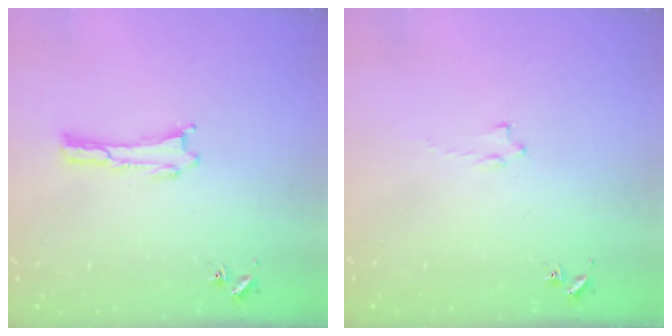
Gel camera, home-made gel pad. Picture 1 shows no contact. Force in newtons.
{"total": 0.8, "press": 0.7, "slide": 0.2}